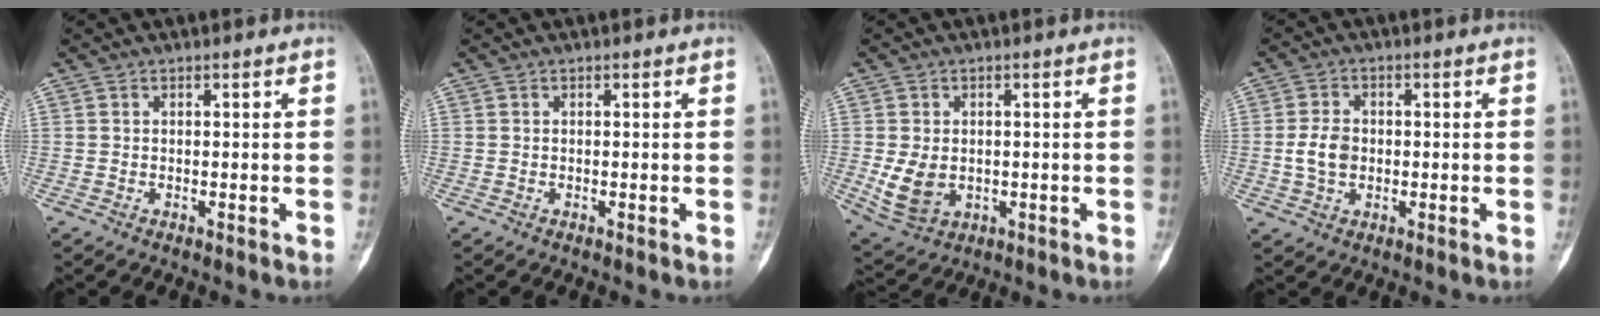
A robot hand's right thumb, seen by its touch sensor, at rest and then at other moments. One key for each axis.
{"total": 0.0}
{"total": 7.0, "fx": -0.7, "fy": 5.2, "fz": 4.7, "tx": -0.078, "ty": -0.004, "tz": 0.003}
{"total": 5.1, "fx": -0.4, "fy": 3.7, "fz": 3.5, "tx": -0.061, "ty": 0.006, "tz": -0.008}